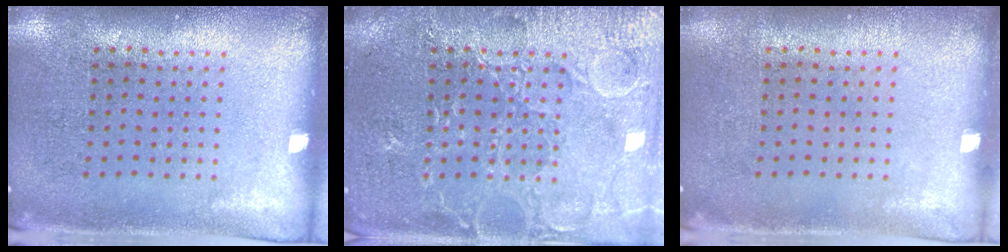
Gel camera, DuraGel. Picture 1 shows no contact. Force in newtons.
{"total": 5.9, "press": 5.9, "slide": 0.7}
{"total": 0.0}